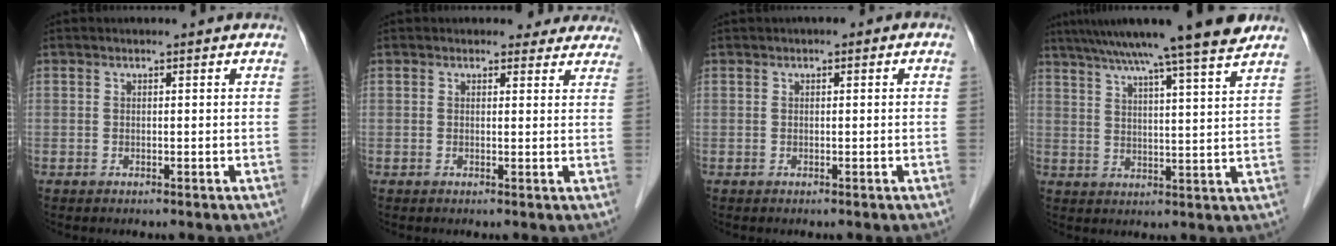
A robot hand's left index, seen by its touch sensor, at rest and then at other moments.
{"total": 4.5, "force": [4.0, 2.0, 0.2], "torque": [0.018, -0.004, 0.026]}
{"total": 0.8, "force": [0.1, 0.5, 0.7], "torque": [-0.010, 0.011, -0.002]}
{"total": 16.2, "force": [13.2, -1.0, 9.3], "torque": [-0.154, 0.021, 0.187]}